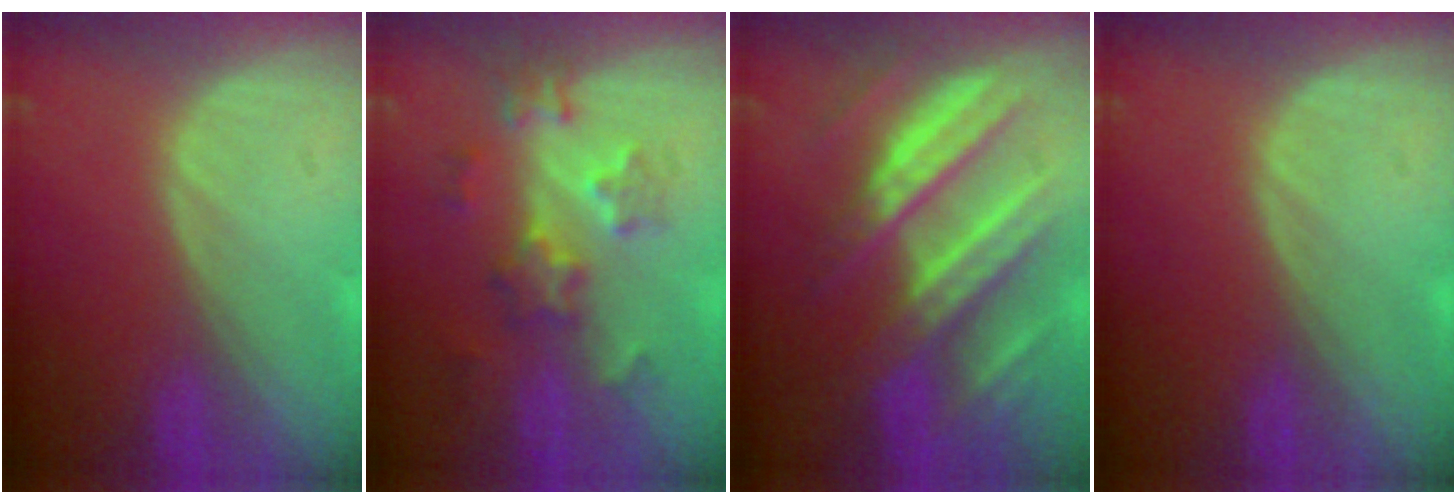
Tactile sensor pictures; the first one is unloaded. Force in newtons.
{"total": 6.5, "press": 5.9, "slide": 2.7}
{"total": 10.7, "press": 10.7, "slide": 1.0}
{"total": 0.0}